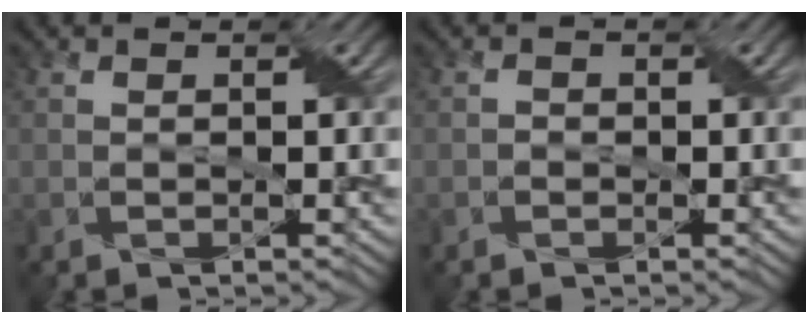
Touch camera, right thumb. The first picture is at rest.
{"total": 0.7, "force": [-0.4, 0.5, 0.1], "torque": [-0.003, 0.001, -0.007]}